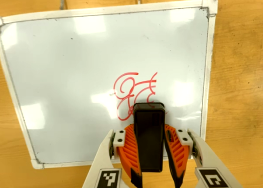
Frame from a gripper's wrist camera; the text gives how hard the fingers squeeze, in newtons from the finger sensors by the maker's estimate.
{"total": 9.5, "left": 7.0, "right": 12.0}